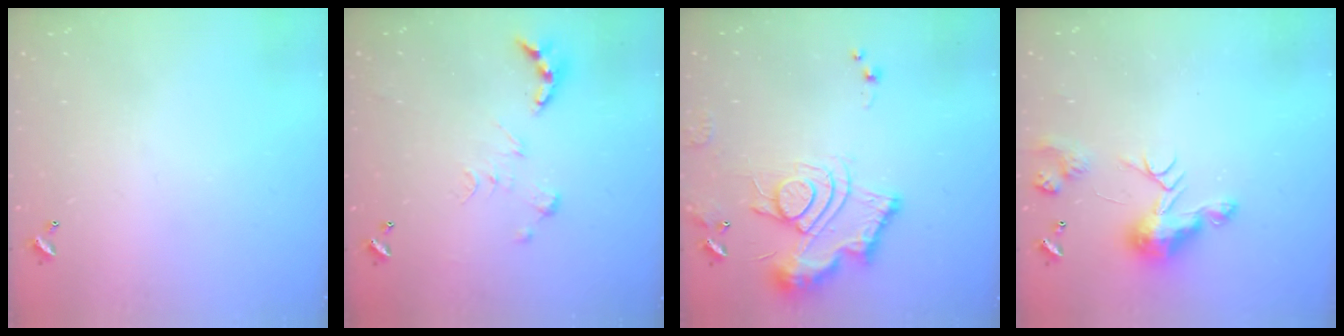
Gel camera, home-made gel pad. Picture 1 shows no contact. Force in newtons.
{"total": 0.0}
{"total": 13.8, "press": 13.8, "slide": 1.3}
{"total": 8.7, "press": 8.6, "slide": 0.2}